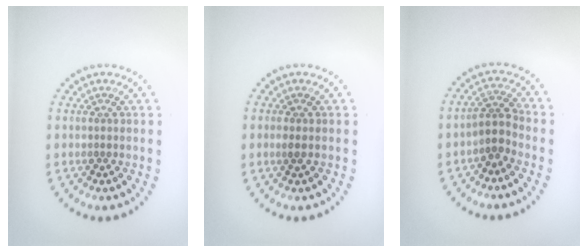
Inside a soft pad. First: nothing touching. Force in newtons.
{"total": 0.8, "press": 0.7, "slide": 0.2}
{"total": 2.2, "press": 1.6, "slide": 1.5}